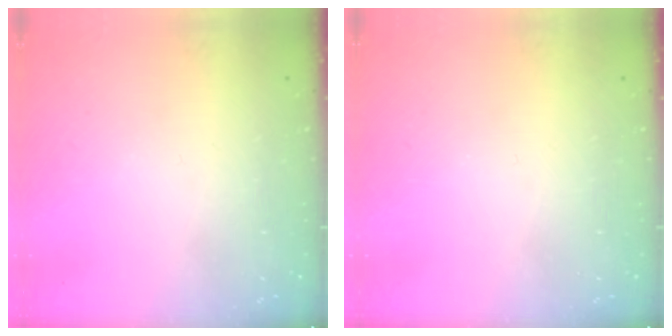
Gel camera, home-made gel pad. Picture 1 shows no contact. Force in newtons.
{"total": 0.0}